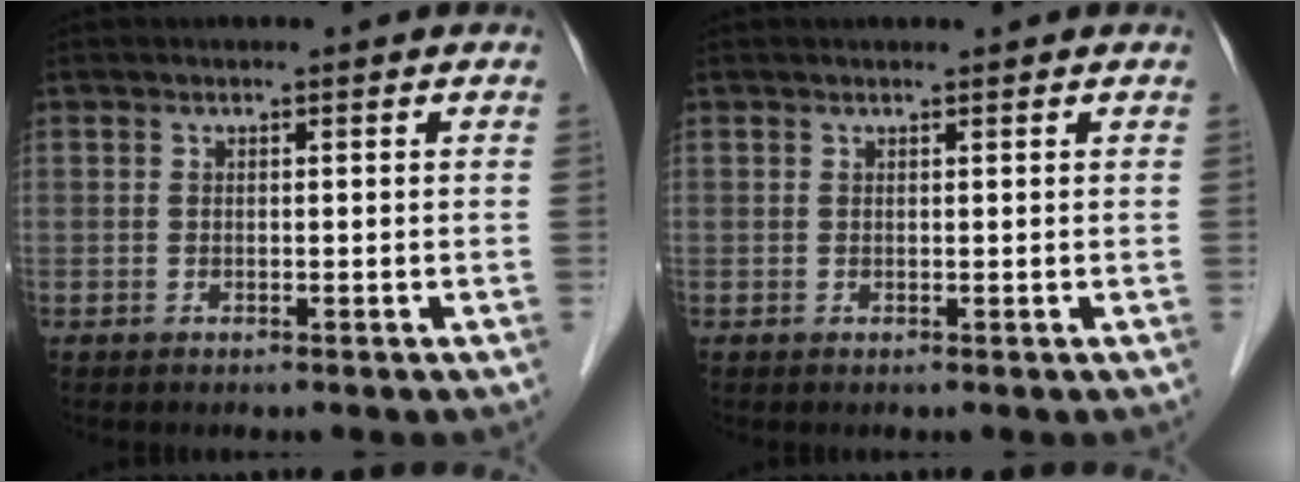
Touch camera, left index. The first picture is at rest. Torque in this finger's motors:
{"motor_torque": [0.17, -0.17, 0.02, 0.01]}